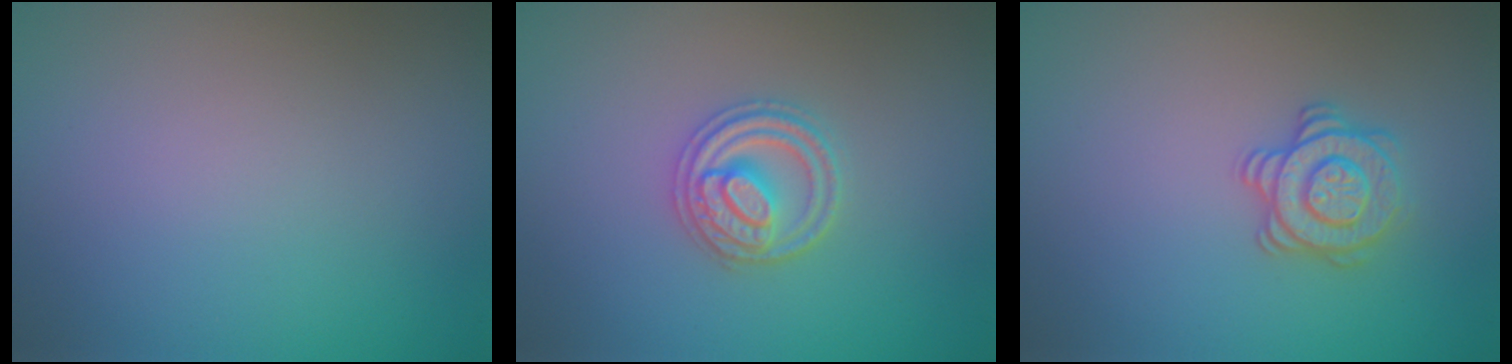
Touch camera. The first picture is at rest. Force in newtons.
{"total": 2.8, "press": 2.8, "slide": 0.4}
{"total": 2.8, "press": 2.7, "slide": 0.7}